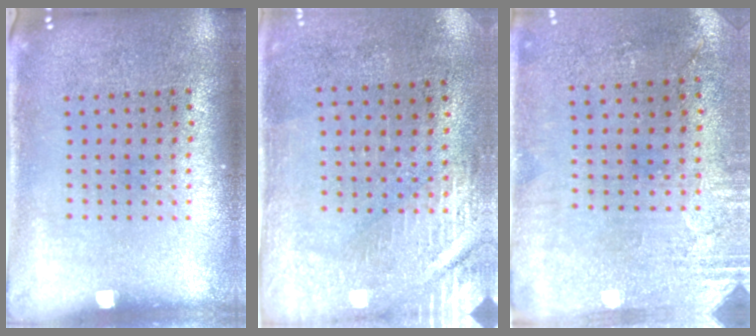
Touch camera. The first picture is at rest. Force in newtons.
{"total": 2.9, "press": 2.5, "slide": 1.5}
{"total": 2.8, "press": 2.4, "slide": 1.5}